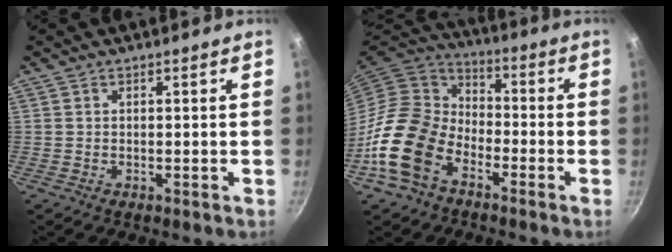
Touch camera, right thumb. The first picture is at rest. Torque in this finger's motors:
{"motor_torque": [0.26, 0.52, 1.58, -1.18, 0.41]}